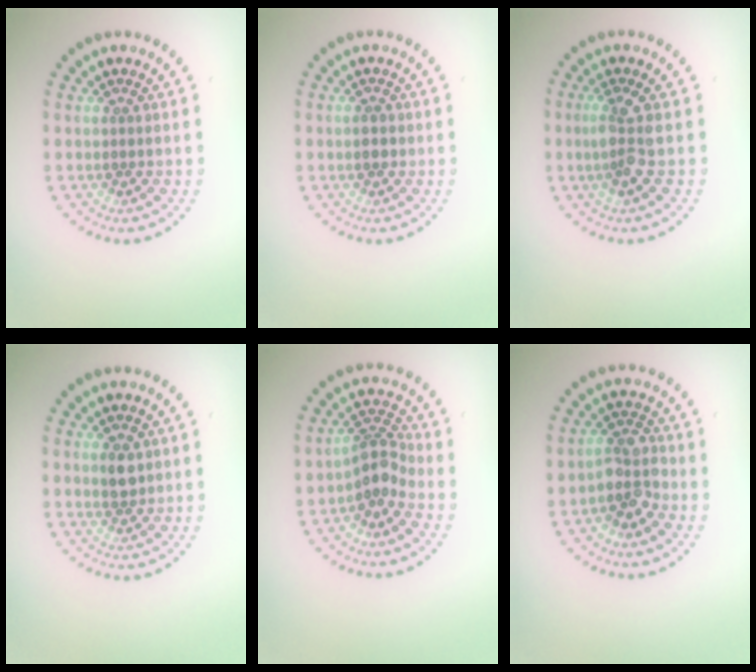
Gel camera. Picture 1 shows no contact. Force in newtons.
{"total": 1.2, "press": 1.2, "slide": 0.2}
{"total": 2.8, "press": 2.2, "slide": 1.6}
{"total": 1.7, "press": 1.7, "slide": 0.5}
{"total": 2.9, "press": 2.2, "slide": 1.8}
{"total": 3.0, "press": 2.6, "slide": 1.4}